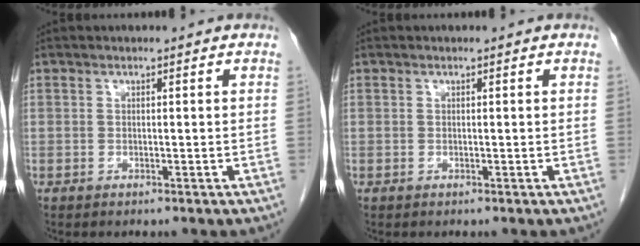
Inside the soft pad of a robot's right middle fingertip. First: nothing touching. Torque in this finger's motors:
{"motor_torque": [-0.12, 0.11, -0.02, -0.01]}